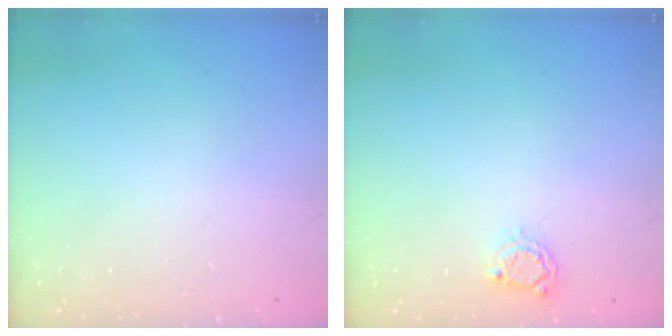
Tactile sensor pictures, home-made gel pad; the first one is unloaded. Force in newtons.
{"total": 4.0, "press": 4.0, "slide": 0.2}